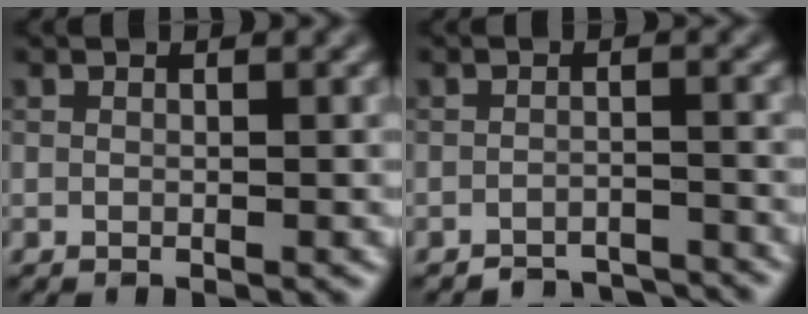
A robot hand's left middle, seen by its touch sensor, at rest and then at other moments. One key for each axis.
{"total": 3.3, "fx": -3.2, "fy": 0.5, "fz": 0.4, "tx": -0.003, "ty": -0.001, "tz": -0.051}